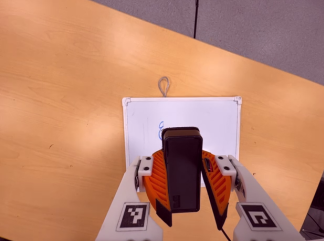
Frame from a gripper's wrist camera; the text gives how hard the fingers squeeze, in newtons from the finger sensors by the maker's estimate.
{"total": 9.2, "left": 9.3, "right": 9.0}